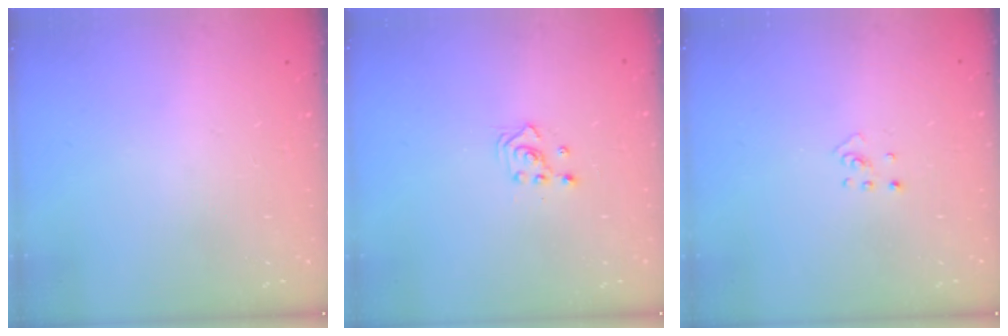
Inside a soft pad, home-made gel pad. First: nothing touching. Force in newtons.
{"total": 2.3, "press": 2.3, "slide": 0.3}
{"total": 2.5, "press": 2.4, "slide": 0.5}